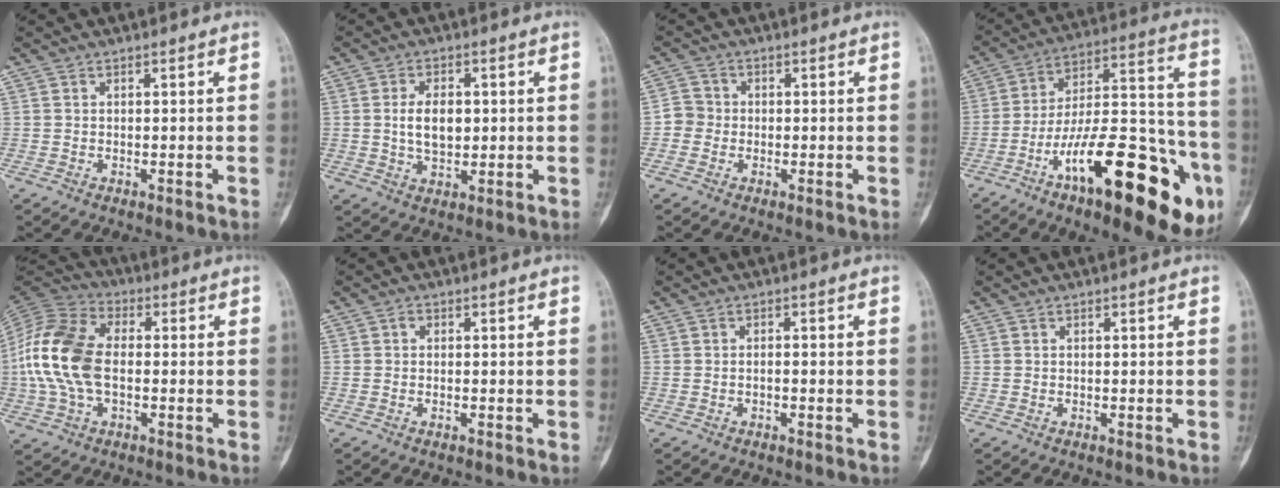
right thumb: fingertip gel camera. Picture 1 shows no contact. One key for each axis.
{"total": 6.4, "fx": 0.5, "fy": 3.9, "fz": 5.1, "tx": -0.076, "ty": -0.003, "tz": 0.010}
{"total": 3.0, "fx": -0.7, "fy": 2.8, "fz": 0.7, "tx": 0.003, "ty": 0.009, "tz": -0.024}
{"total": 30.8, "fx": -13.1, "fy": 10.3, "fz": 25.9, "tx": -0.351, "ty": 0.065, "tz": -0.193}
{"total": 15.6, "fx": -0.7, "fy": 9.6, "fz": 12.4, "tx": -0.264, "ty": 0.026, "tz": -0.017}
{"total": 1.1, "fx": 0.0, "fy": 0.8, "fz": 0.8, "tx": -0.011, "ty": 0.001, "tz": -0.004}
{"total": 0.8, "fx": -0.3, "fy": 0.3, "fz": 0.6, "tx": -0.013, "ty": 0.006, "tz": -0.004}
{"total": 0.0}